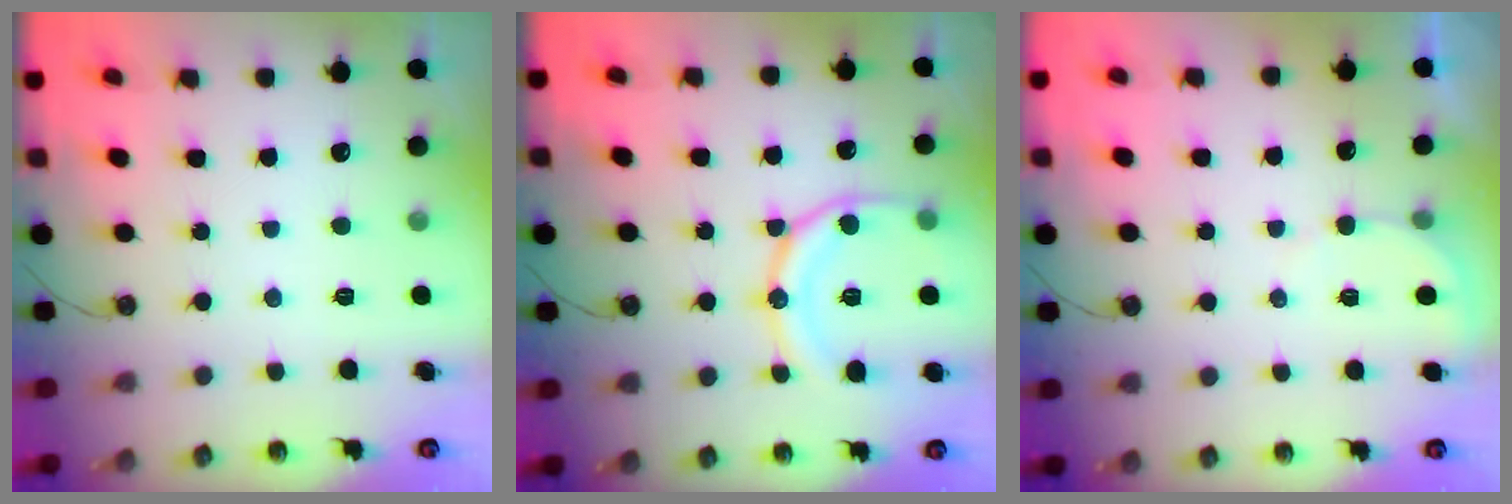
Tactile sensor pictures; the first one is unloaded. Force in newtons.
{"total": 15.4, "press": 15.3, "slide": 1.6}
{"total": 2.8, "press": 2.8, "slide": 0.3}